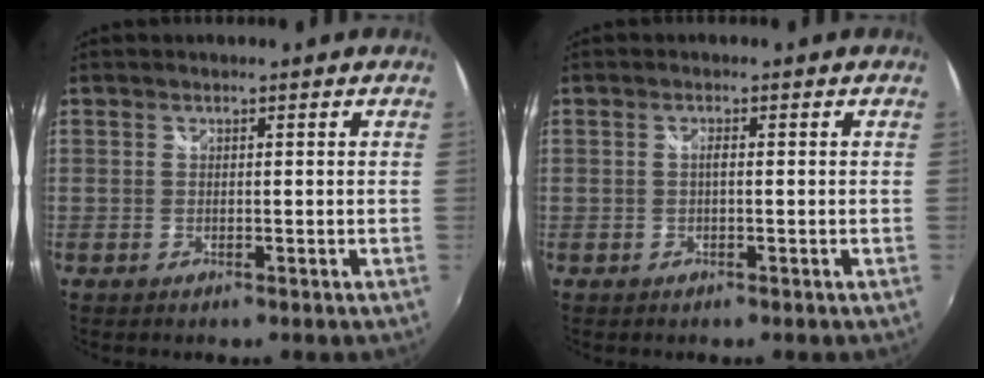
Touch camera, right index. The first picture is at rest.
{"total": 1.0, "force": [-0.1, 0.1, 1.0], "torque": [-0.017, 0.004, -0.004]}